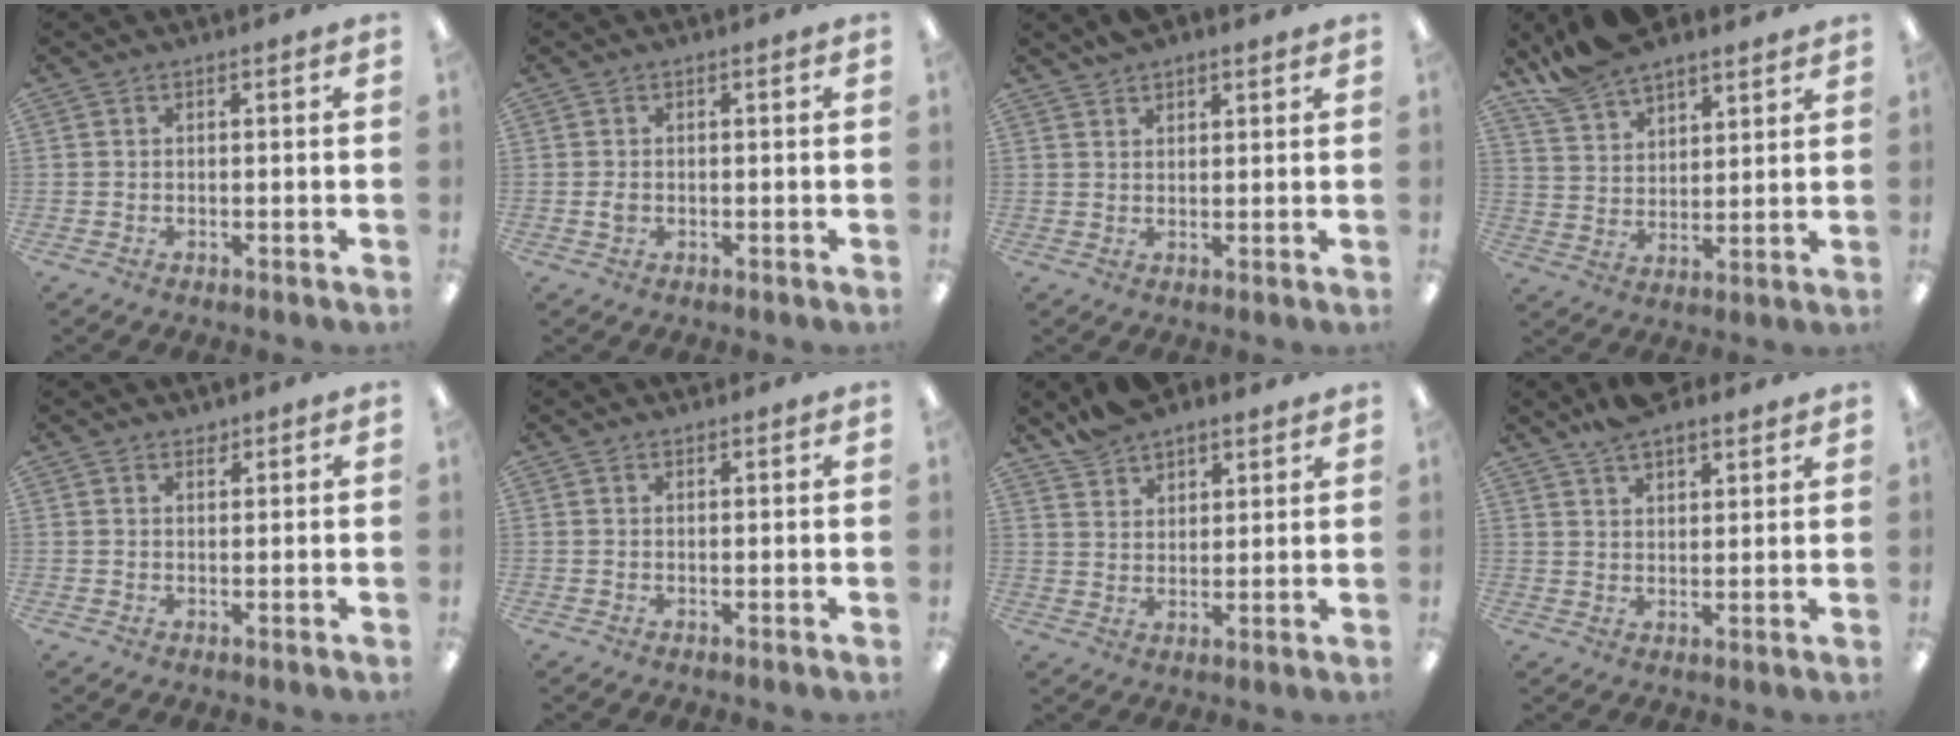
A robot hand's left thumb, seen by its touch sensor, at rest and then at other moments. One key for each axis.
{"total": 1.3, "fx": -0.1, "fy": 1.0, "fz": 0.9, "tx": -0.017, "ty": 0.002, "tz": -0.002}
{"total": 2.9, "fx": 2.6, "fy": 1.1, "fz": 0.7, "tx": -0.016, "ty": -0.007, "tz": 0.050}
{"total": 10.7, "fx": 9.3, "fy": 4.1, "fz": 3.2, "tx": -0.085, "ty": -0.047, "tz": 0.179}
{"total": 1.4, "fx": 1.3, "fy": 0.6, "fz": 0.2, "tx": 0.004, "ty": -0.005, "tz": 0.024}
{"total": 1.0, "fx": 0.9, "fy": 0.3, "fz": 0.1, "tx": -0.004, "ty": -0.001, "tz": 0.018}
{"total": 7.4, "fx": 6.5, "fy": 3.1, "fz": 1.6, "tx": -0.044, "ty": -0.031, "tz": 0.124}
{"total": 6.7, "fx": 5.7, "fy": 2.2, "fz": 2.7, "tx": -0.057, "ty": -0.026, "tz": 0.106}